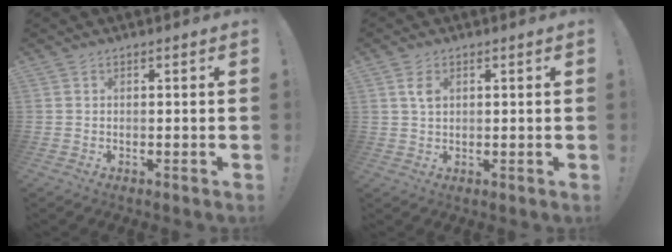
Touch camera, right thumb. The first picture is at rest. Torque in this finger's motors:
{"motor_torque": [-0.18, -0.17, -0.07, 0.17, 0.00]}